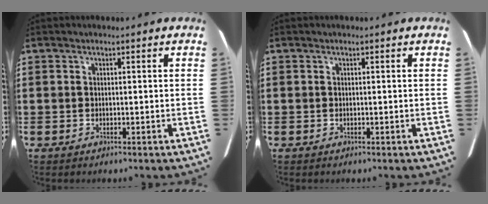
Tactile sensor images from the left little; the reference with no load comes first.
{"total": 0.0}